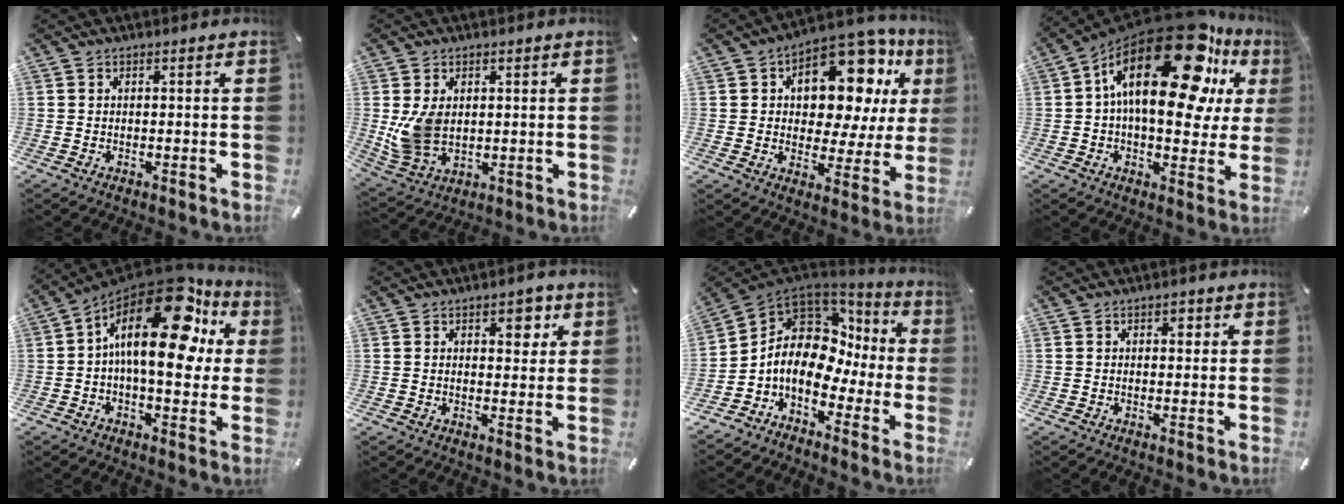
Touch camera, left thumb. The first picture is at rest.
{"total": 8.5, "force": [1.6, 6.4, 5.4], "torque": [-0.120, -0.008, 0.029]}
{"total": 16.9, "force": [8.7, 9.8, 10.7], "torque": [-0.141, -0.062, 0.146]}
{"total": 27.9, "force": [11.5, 12.0, 22.4], "torque": [-0.364, -0.079, 0.186]}
{"total": 22.8, "force": [7.1, 10.8, 18.8], "torque": [-0.299, -0.053, 0.115]}
{"total": 4.6, "force": [2.0, 3.0, 2.9], "torque": [-0.017, -0.012, 0.023]}
{"total": 11.1, "force": [-0.1, 8.7, 6.9], "torque": [-0.143, -0.020, -0.011]}
{"total": 1.8, "force": [0.5, 1.2, 1.2], "torque": [-0.010, 0.000, 0.004]}